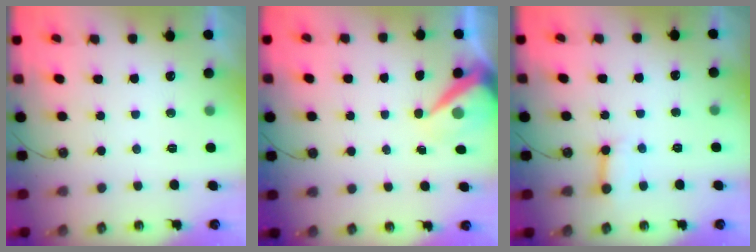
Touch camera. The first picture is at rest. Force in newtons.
{"total": 8.5, "press": 8.5, "slide": 0.8}
{"total": 6.2, "press": 6.2, "slide": 0.9}